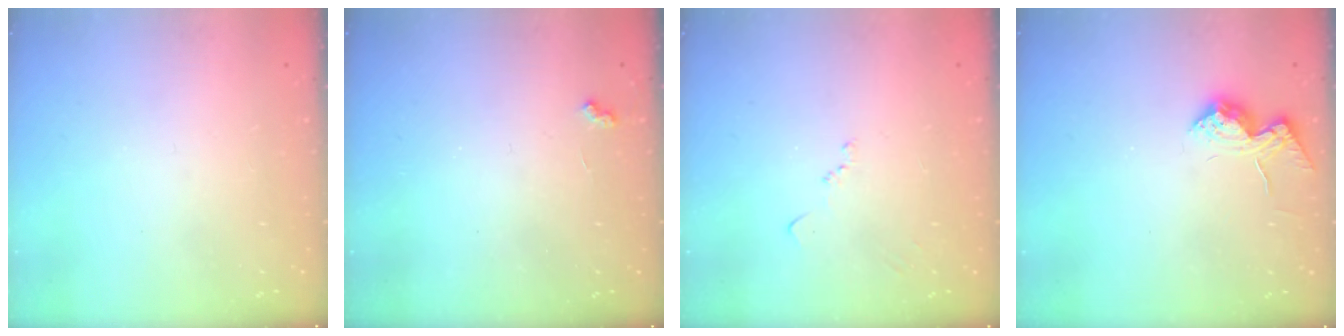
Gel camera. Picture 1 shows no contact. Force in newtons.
{"total": 2.9, "press": 2.8, "slide": 0.6}
{"total": 6.6, "press": 6.5, "slide": 0.8}
{"total": 12.1, "press": 12.1, "slide": 0.5}